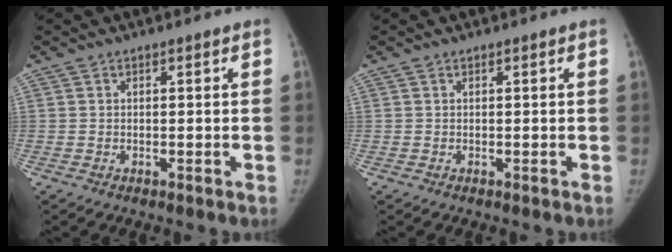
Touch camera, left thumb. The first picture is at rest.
{"total": 0.0}